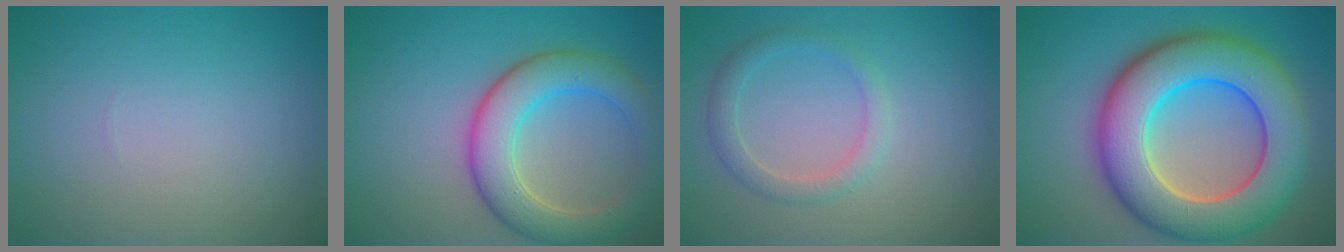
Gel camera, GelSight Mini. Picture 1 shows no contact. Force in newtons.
{"total": 6.5, "press": 6.5, "slide": 0.2}
{"total": 2.3, "press": 2.3, "slide": 0.1}
{"total": 12.3, "press": 12.3, "slide": 0.5}